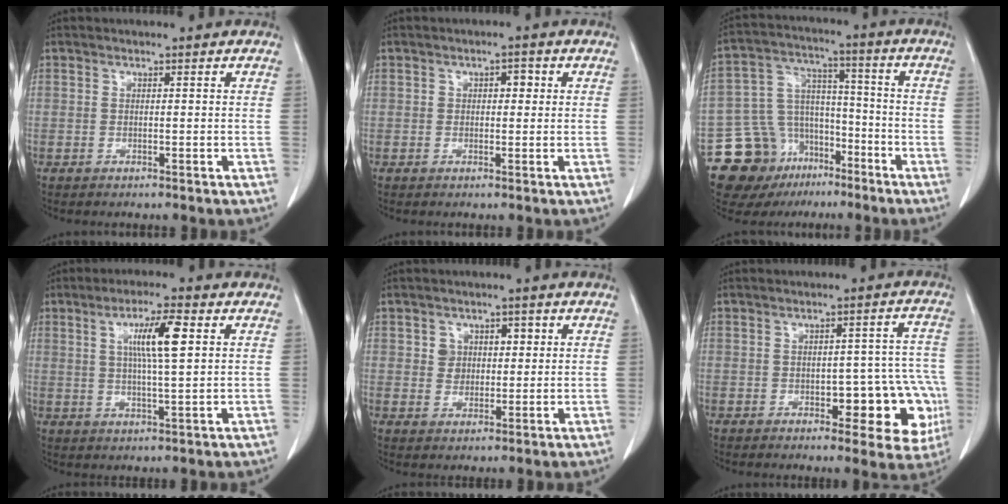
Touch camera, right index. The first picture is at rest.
{"total": 2.0, "force": [0.5, 1.2, 1.5], "torque": [-0.020, 0.011, 0.005]}
{"total": 16.0, "force": [-10.3, 10.9, 5.7], "torque": [-0.108, 0.063, -0.165]}
{"total": 7.6, "force": [2.2, 0.5, 7.3], "torque": [-0.130, 0.004, 0.039]}
{"total": 4.0, "force": [1.2, 3.3, 1.9], "torque": [-0.022, 0.011, 0.021]}
{"total": 11.9, "force": [-3.4, 5.3, 10.1], "torque": [-0.083, 0.031, -0.033]}